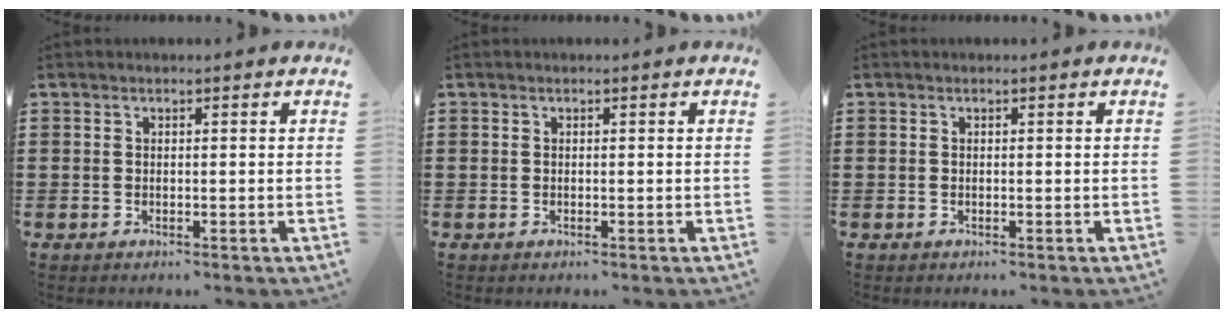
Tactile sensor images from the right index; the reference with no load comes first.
{"total": 0.0}
{"total": 0.0}